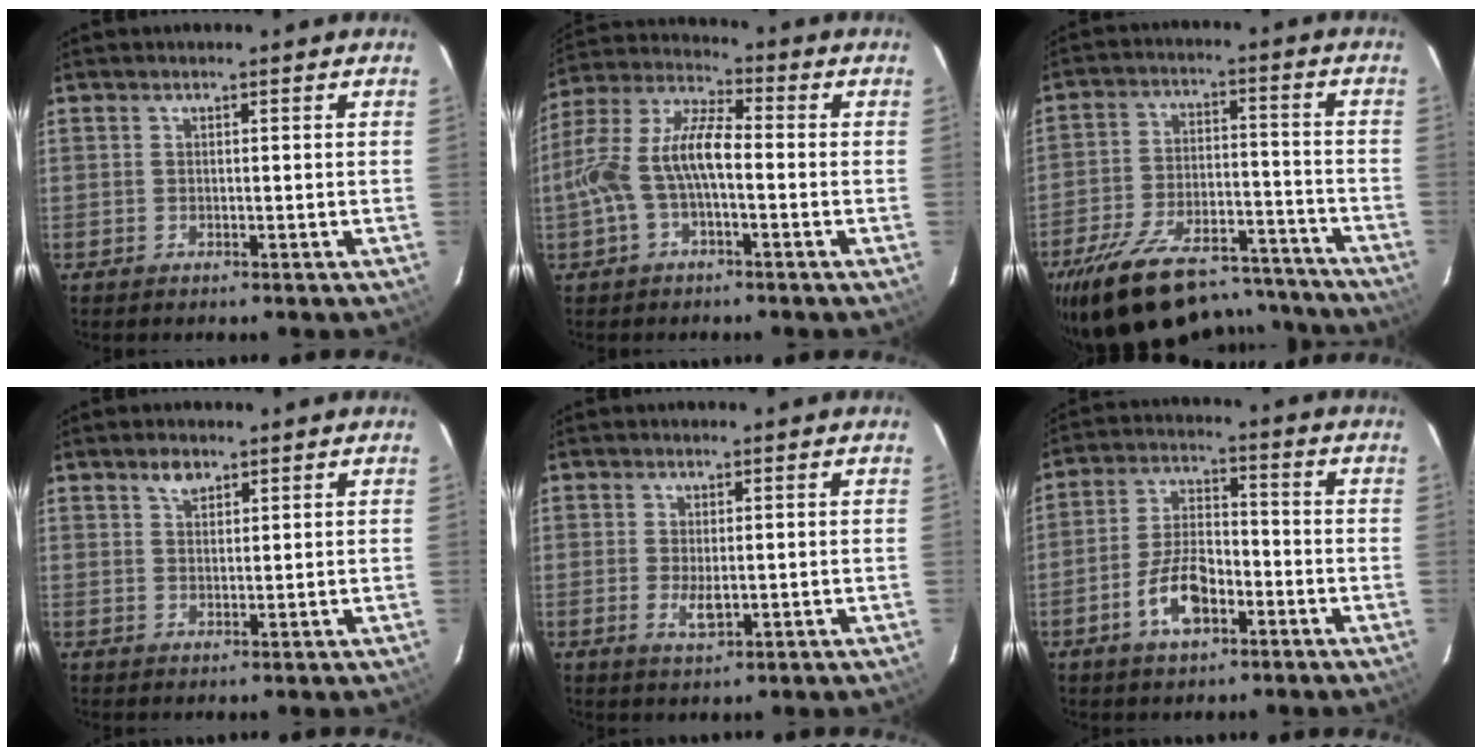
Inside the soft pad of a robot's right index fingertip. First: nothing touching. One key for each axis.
{"total": 11.1, "fx": -2.4, "fy": 4.0, "fz": 10.1, "tx": -0.217, "ty": 0.015, "tz": -0.048}
{"total": 27.5, "fx": -22.8, "fy": 9.9, "fz": 11.9, "tx": -0.232, "ty": 0.006, "tz": -0.317}
{"total": 2.7, "fx": 1.9, "fy": 1.4, "fz": 1.3, "tx": -0.021, "ty": 0.007, "tz": 0.034}
{"total": 3.1, "fx": -0.4, "fy": 1.3, "fz": 2.8, "tx": -0.053, "ty": -0.009, "tz": -0.004}
{"total": 9.4, "fx": -4.5, "fy": 4.5, "fz": 6.9, "tx": -0.143, "ty": 0.009, "tz": -0.076}